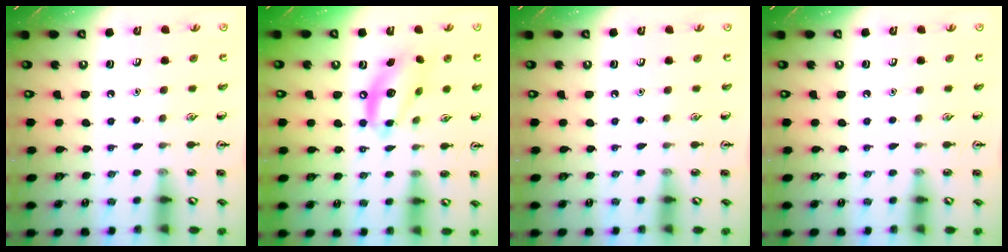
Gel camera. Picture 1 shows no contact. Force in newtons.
{"total": 12.7, "press": 12.1, "slide": 3.8}
{"total": 0.0}
{"total": 0.0}